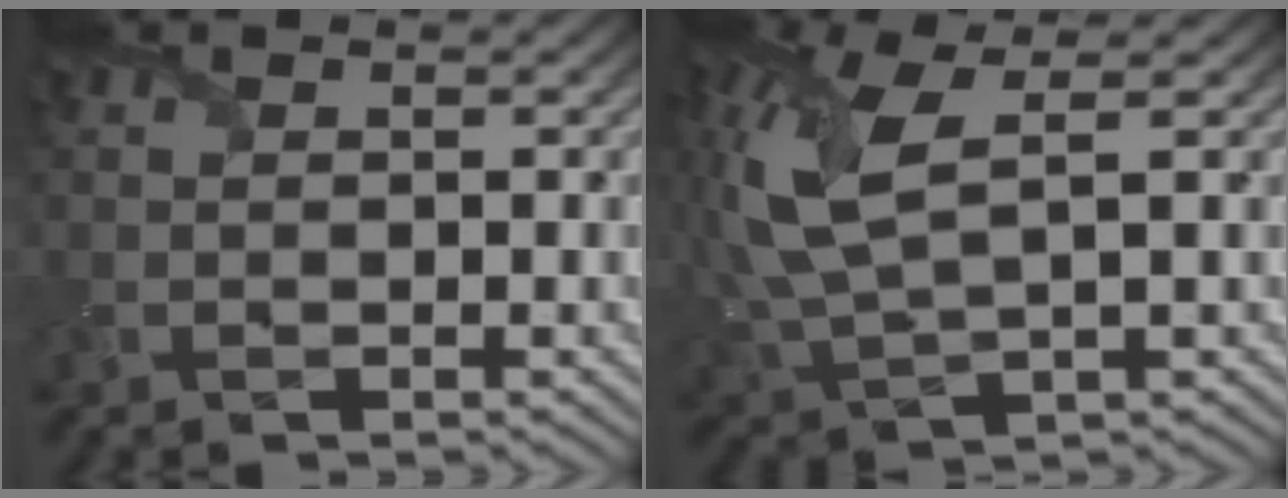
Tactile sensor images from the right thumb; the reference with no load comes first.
{"total": 11.6, "force": [2.2, 4.9, 10.2], "torque": [-0.279, 0.005, 0.045]}